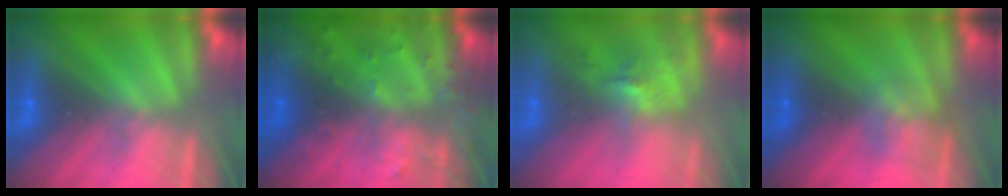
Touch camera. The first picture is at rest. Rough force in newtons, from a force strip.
{"total": 7.4}
{"total": 2.6}
{"total": 2.8}